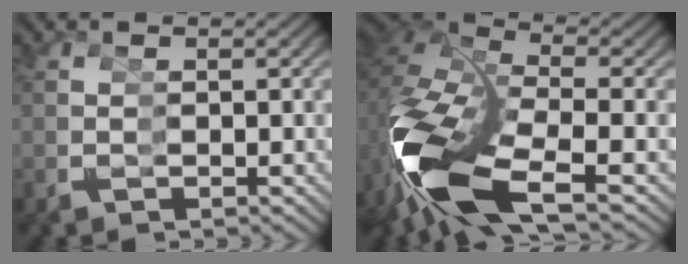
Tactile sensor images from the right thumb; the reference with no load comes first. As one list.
[{"total": 15.6, "force": [-3.9, 9.8, 11.5], "torque": [-0.277, -0.063, -0.045]}]